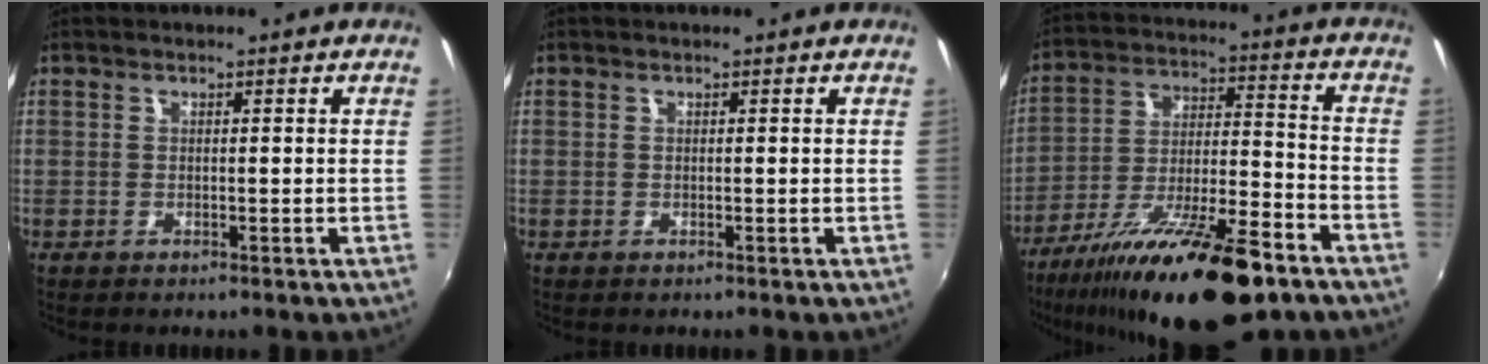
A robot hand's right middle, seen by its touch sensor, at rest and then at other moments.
{"total": 0.0}
{"total": 23.6, "force": [-16.0, 5.6, 16.4], "torque": [-0.291, -0.040, -0.256]}